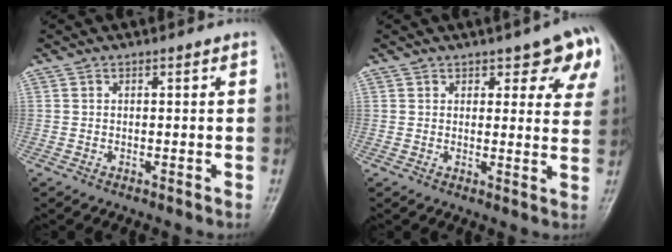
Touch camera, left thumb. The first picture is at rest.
{"total": 8.8, "force": [5.2, 4.4, 5.7], "torque": [-0.020, -0.024, 0.058]}